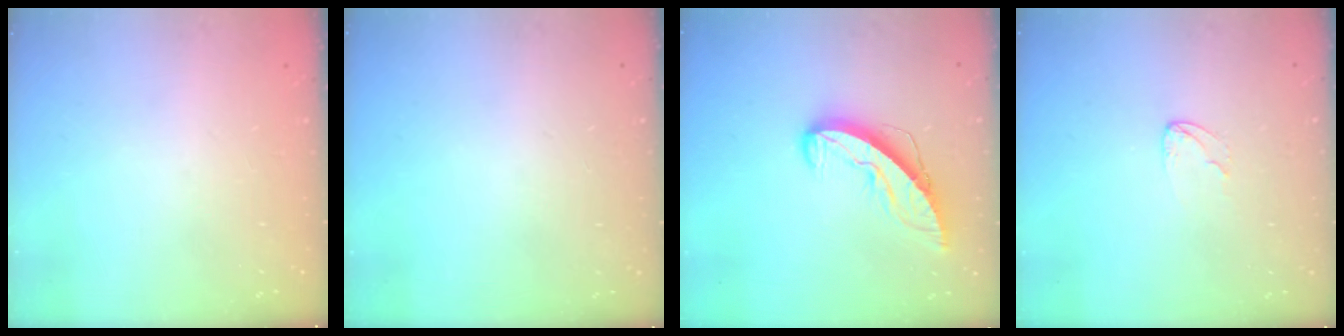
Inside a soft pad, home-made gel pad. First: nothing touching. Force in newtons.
{"total": 0.0}
{"total": 9.1, "press": 9.0, "slide": 0.9}
{"total": 3.7, "press": 3.7, "slide": 0.3}